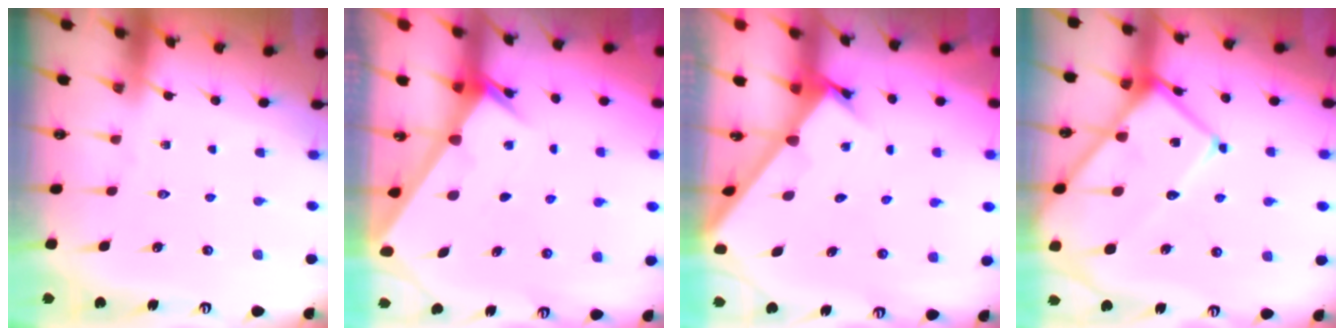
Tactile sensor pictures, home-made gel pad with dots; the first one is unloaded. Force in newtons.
{"total": 2.0, "press": 2.0, "slide": 0.1}
{"total": 2.1, "press": 2.1, "slide": 0.2}
{"total": 18.2, "press": 18.1, "slide": 1.9}